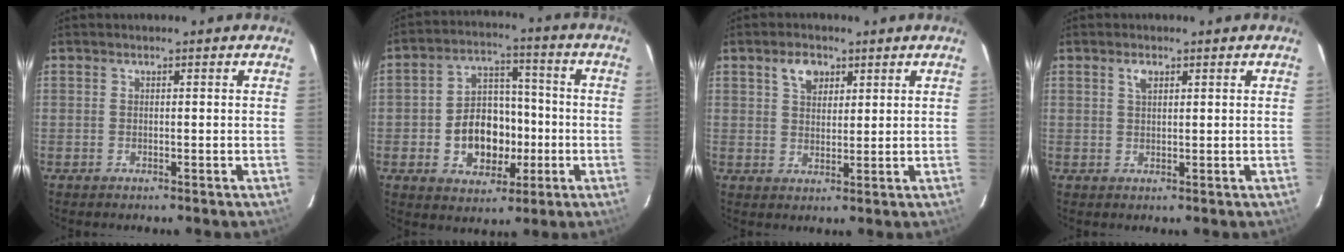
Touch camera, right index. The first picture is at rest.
{"total": 11.8, "force": [-2.5, 8.9, 7.4], "torque": [-0.152, 0.024, -0.025]}
{"total": 4.6, "force": [2.5, 2.9, 2.6], "torque": [-0.039, 0.011, 0.046]}
{"total": 1.7, "force": [0.8, 0.9, 1.3], "torque": [-0.026, 0.005, 0.015]}